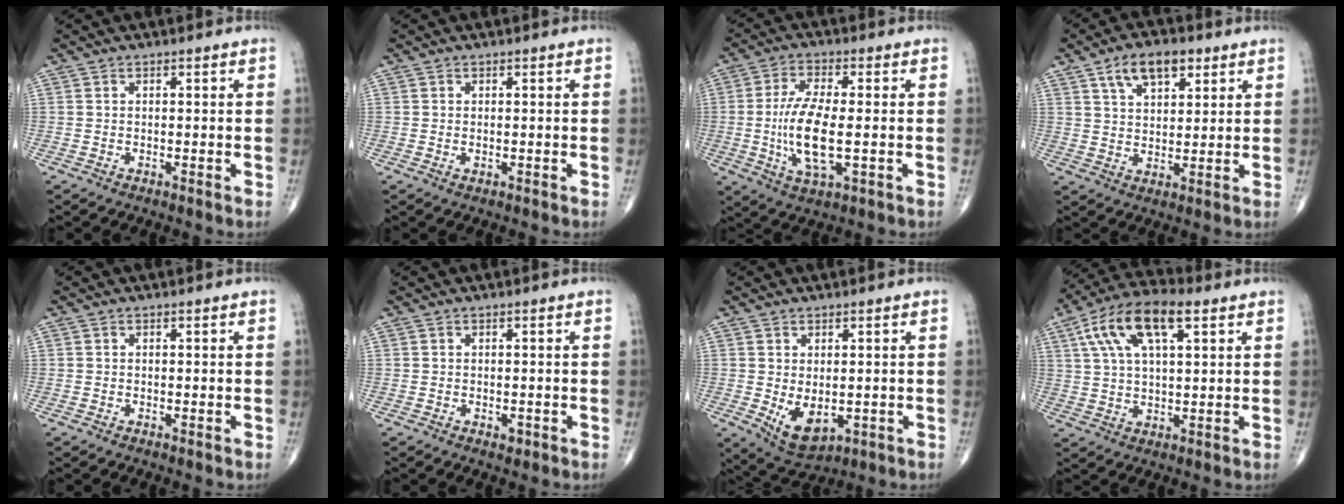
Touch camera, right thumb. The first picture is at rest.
{"total": 0.5, "force": [0.0, 0.3, 0.4], "torque": [-0.010, 0.001, 0.002]}
{"total": 11.5, "force": [-1.2, 4.1, 10.7], "torque": [-0.219, -0.004, -0.020]}
{"total": 8.7, "force": [4.7, 4.6, 5.7], "torque": [-0.080, -0.014, 0.081]}
{"total": 0.0}
{"total": 1.0, "force": [-0.4, 0.6, 0.6], "torque": [-0.005, -0.001, -0.004]}
{"total": 6.8, "force": [-0.9, 4.0, 5.4], "torque": [-0.078, -0.010, 0.004]}
{"total": 13.8, "force": [5.8, 5.8, 11.2], "torque": [-0.207, 0.013, 0.098]}